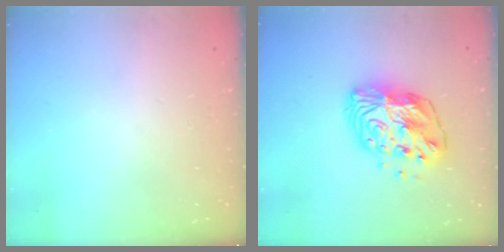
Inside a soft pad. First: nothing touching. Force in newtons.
{"total": 14.1, "press": 14.1, "slide": 1.2}